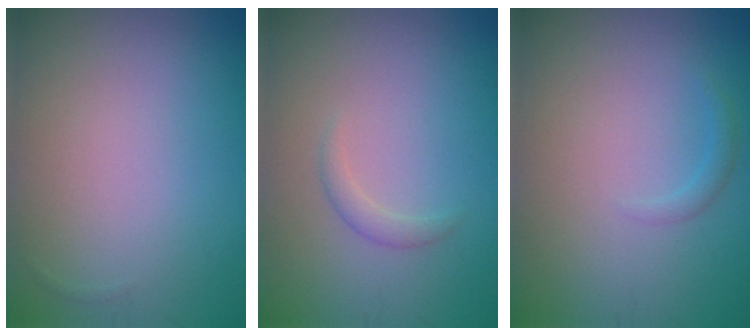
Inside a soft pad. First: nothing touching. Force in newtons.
{"total": 1.1, "press": 1.1, "slide": 0.0}
{"total": 0.9, "press": 0.9, "slide": 0.0}